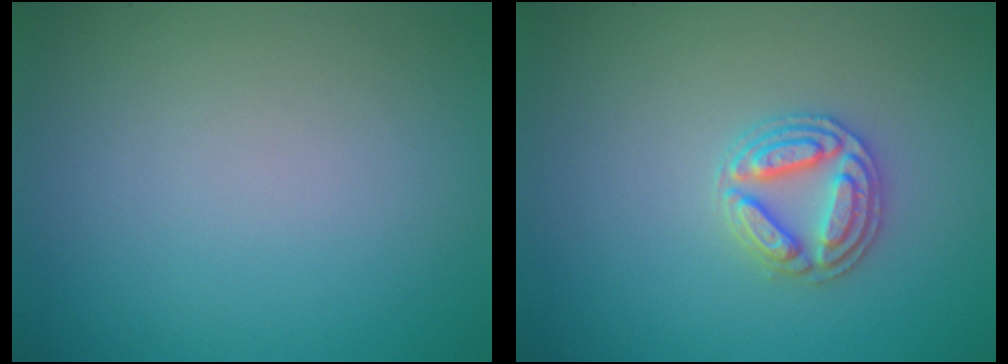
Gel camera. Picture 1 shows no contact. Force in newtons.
{"total": 2.9, "press": 2.9, "slide": 0.2}